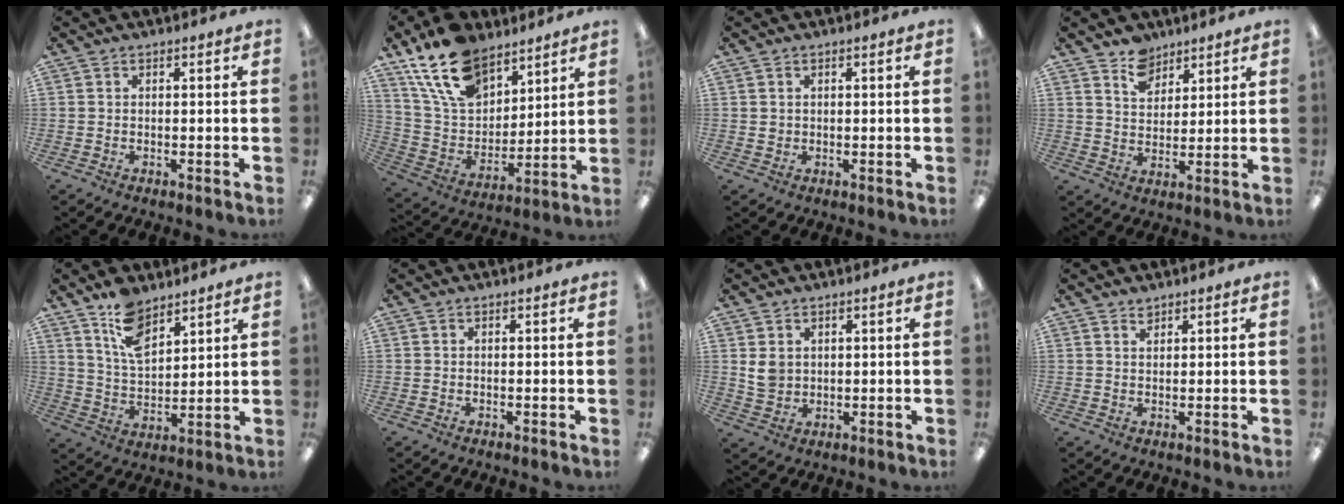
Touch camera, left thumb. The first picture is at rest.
{"total": 17.8, "force": [12.1, 9.9, 8.5], "torque": [-0.174, -0.052, 0.228]}
{"total": 1.0, "force": [0.4, 0.9, 0.1], "torque": [-0.002, 0.003, 0.007]}
{"total": 6.9, "force": [5.5, 4.1, 1.2], "torque": [-0.015, -0.034, 0.102]}
{"total": 10.9, "force": [7.5, 5.5, 5.7], "torque": [-0.110, -0.032, 0.139]}
{"total": 0.0}
{"total": 4.3, "force": [1.5, 3.5, 1.9], "torque": [-0.024, -0.002, 0.028]}
{"total": 1.5, "force": [1.4, 0.5, 0.2], "torque": [0.001, -0.006, 0.026]}